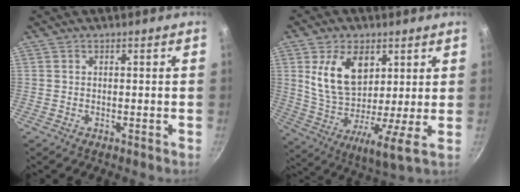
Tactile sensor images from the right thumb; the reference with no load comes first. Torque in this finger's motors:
{"motor_torque": [-0.65, 1.51, 1.38, -0.07, 0.38]}